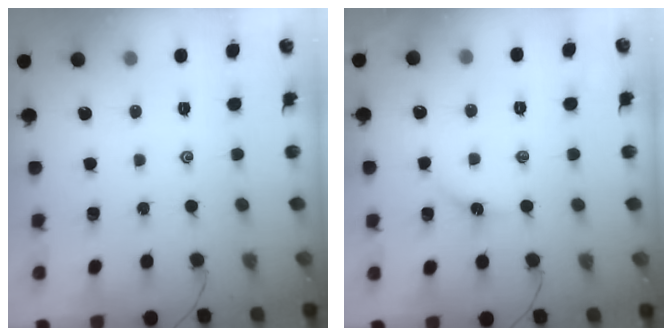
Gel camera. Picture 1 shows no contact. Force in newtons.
{"total": 3.2, "press": 3.1, "slide": 0.5}